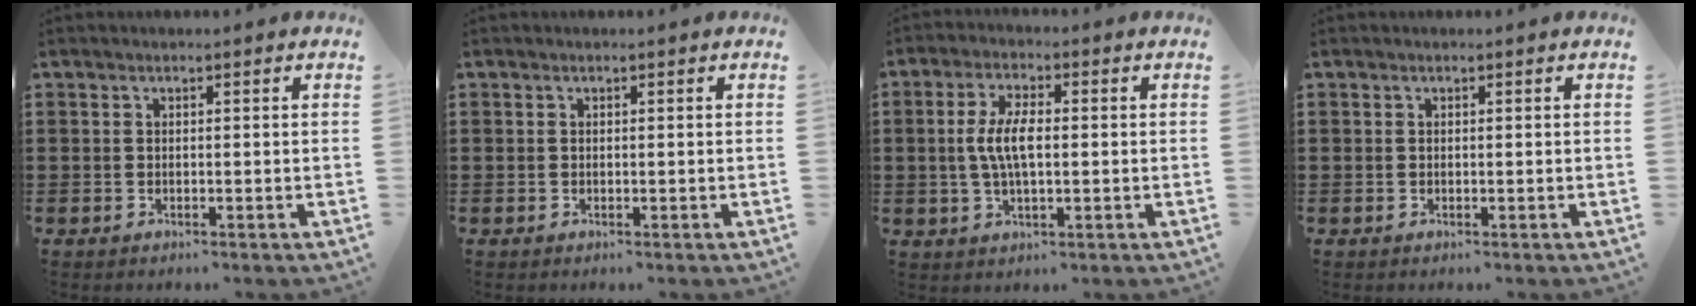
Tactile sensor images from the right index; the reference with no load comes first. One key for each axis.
{"total": 0.0}
{"total": 6.1, "fx": -0.1, "fy": 2.1, "fz": 5.7, "tx": -0.126, "ty": -0.003, "tz": -0.011}
{"total": 0.0}